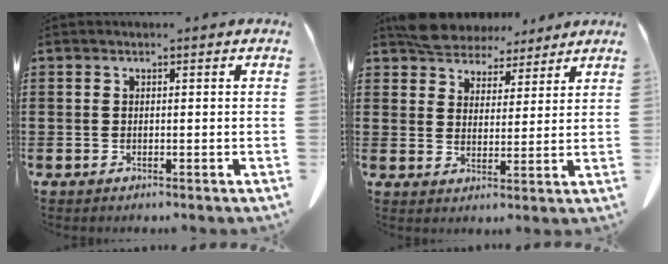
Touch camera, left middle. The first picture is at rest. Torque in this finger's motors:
{"motor_torque": [0.96, 0.03, 0.27, 0.06]}